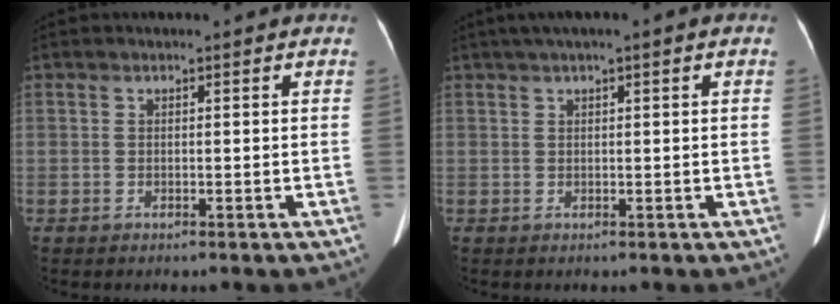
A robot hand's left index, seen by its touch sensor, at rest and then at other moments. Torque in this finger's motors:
{"motor_torque": [1.04, -1.10, 0.22, 0.15]}